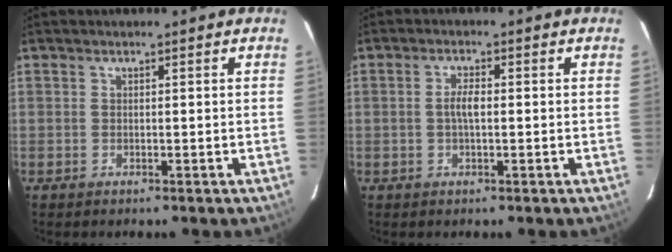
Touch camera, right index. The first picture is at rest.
{"total": 2.6, "force": [-0.2, 0.8, 2.5], "torque": [-0.049, 0.004, -0.004]}